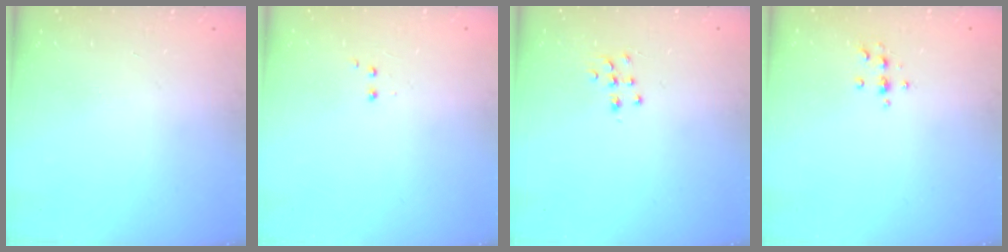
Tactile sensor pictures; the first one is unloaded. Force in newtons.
{"total": 1.9, "press": 1.8, "slide": 0.5}
{"total": 7.2, "press": 7.2, "slide": 0.5}
{"total": 5.4, "press": 5.2, "slide": 1.4}